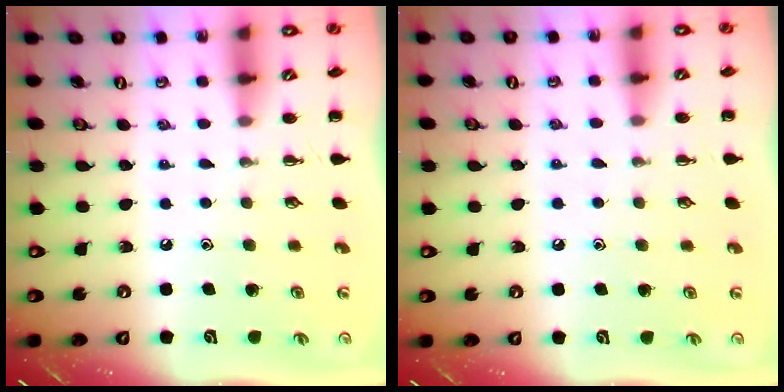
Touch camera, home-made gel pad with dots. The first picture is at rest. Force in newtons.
{"total": 3.5, "press": 3.3, "slide": 1.2}